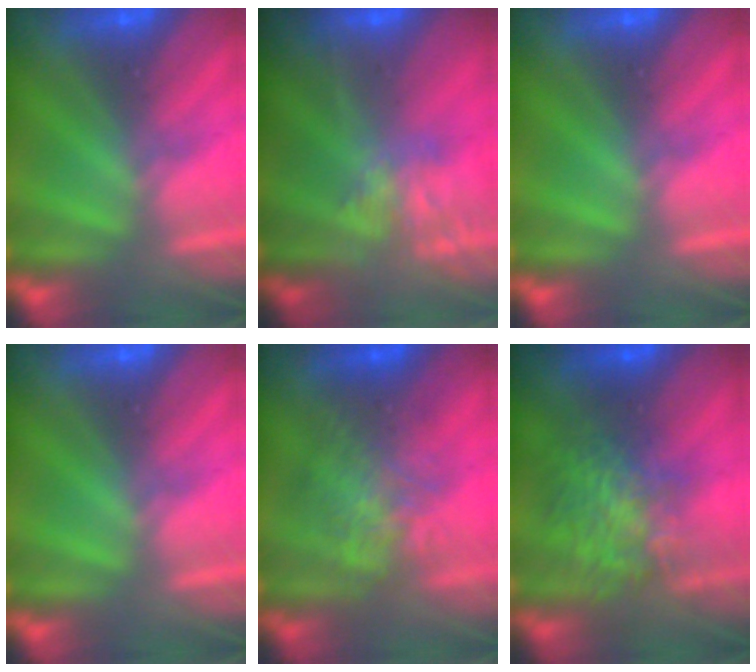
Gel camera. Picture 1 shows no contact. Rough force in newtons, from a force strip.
{"total": 9.7}
{"total": 0.0}
{"total": 0.0}
{"total": 2.2}
{"total": 7.8}